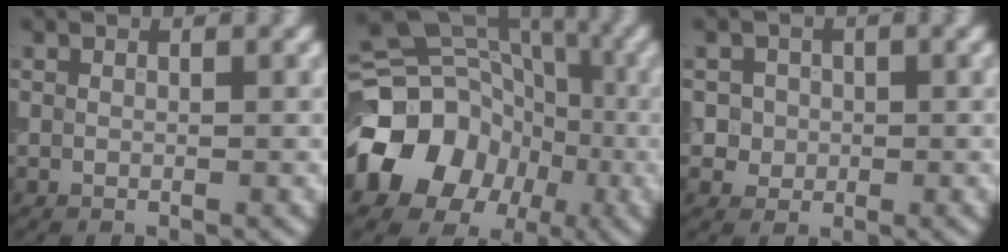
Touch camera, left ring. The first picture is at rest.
{"total": 14.1, "force": [-4.4, 12.0, 6.0], "torque": [-0.119, -0.011, -0.103]}
{"total": 2.6, "force": [0.4, 2.5, 0.8], "torque": [0.002, 0.003, 0.006]}